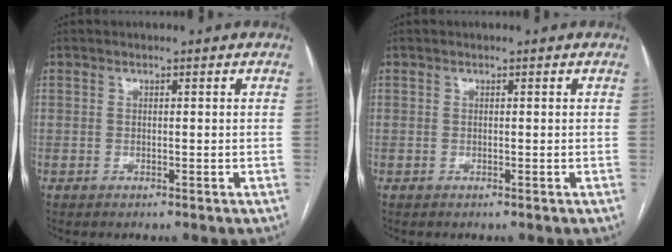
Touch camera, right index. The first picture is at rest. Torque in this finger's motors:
{"motor_torque": [0.00, 0.00, 0.00, 0.00]}